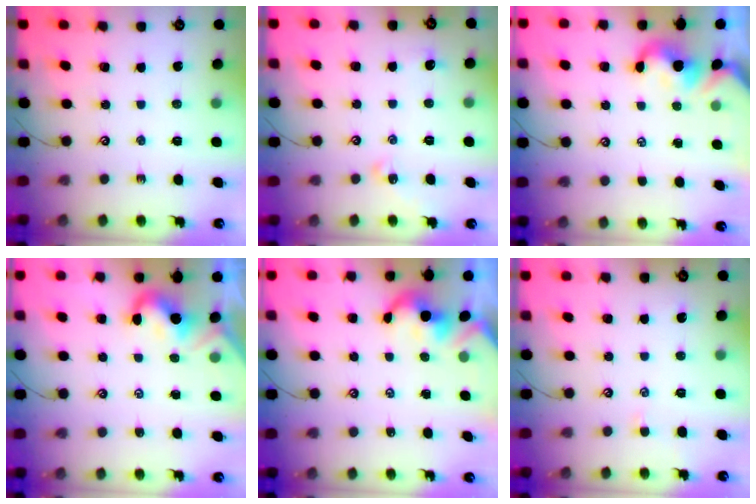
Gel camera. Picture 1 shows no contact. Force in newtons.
{"total": 1.4, "press": 1.3, "slide": 0.5}
{"total": 1.2, "press": 1.1, "slide": 0.6}
{"total": 1.2, "press": 1.2, "slide": 0.3}
{"total": 2.0, "press": 1.9, "slide": 0.4}
{"total": 0.7, "press": 0.6, "slide": 0.4}